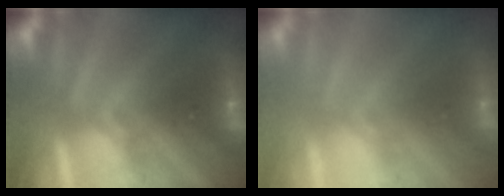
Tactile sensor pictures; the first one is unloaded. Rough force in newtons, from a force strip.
{"total": 2.7}